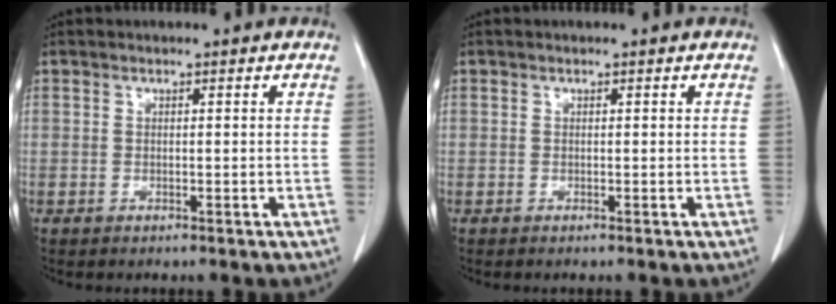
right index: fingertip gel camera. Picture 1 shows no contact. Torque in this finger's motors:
{"motor_torque": [0.00, 0.03, -0.04, -0.04]}